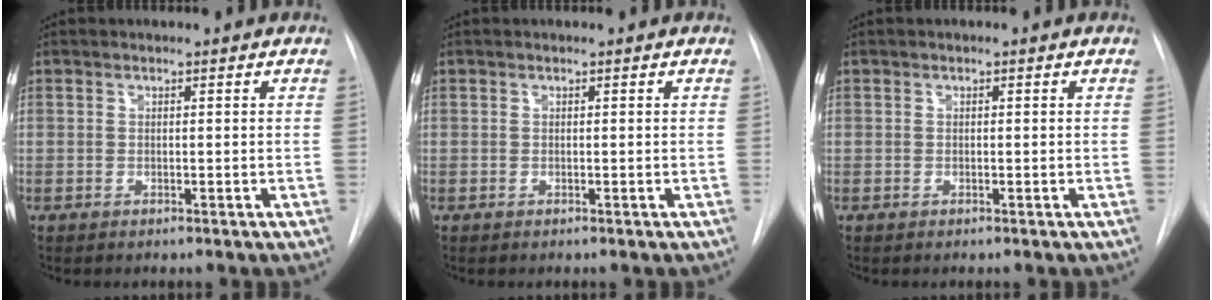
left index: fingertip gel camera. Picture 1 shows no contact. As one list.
[{"total": 0.0}, {"total": 0.0}]